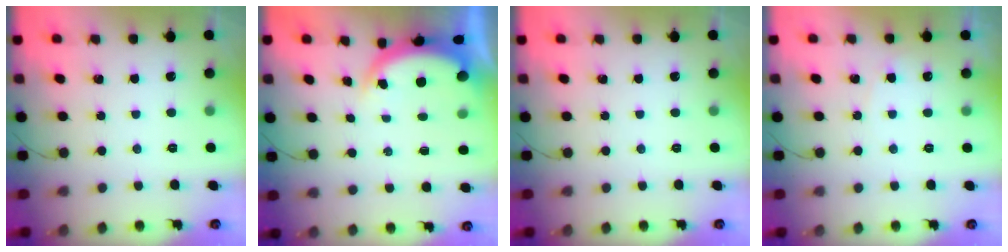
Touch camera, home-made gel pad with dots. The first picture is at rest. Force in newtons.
{"total": 4.7, "press": 4.6, "slide": 0.9}
{"total": 0.0}
{"total": 2.7, "press": 2.7, "slide": 0.2}